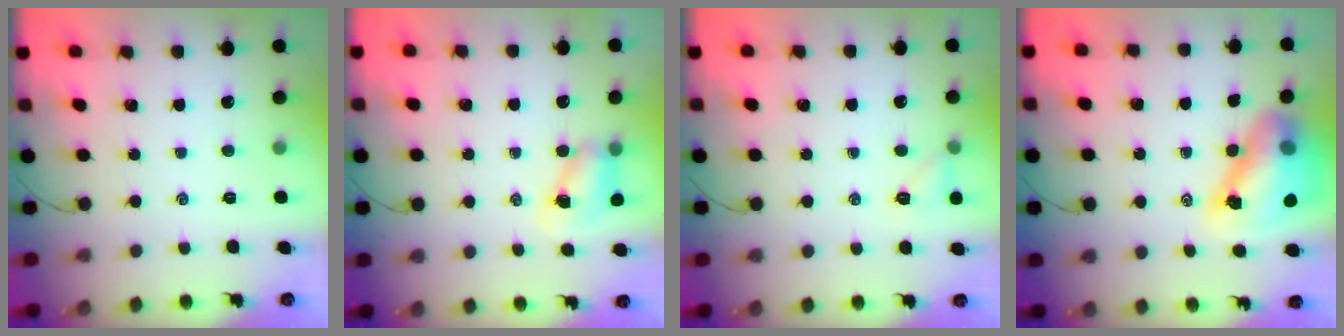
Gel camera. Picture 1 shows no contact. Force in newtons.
{"total": 6.0, "press": 5.9, "slide": 0.8}
{"total": 6.0, "press": 5.8, "slide": 1.3}
{"total": 14.6, "press": 14.0, "slide": 4.0}